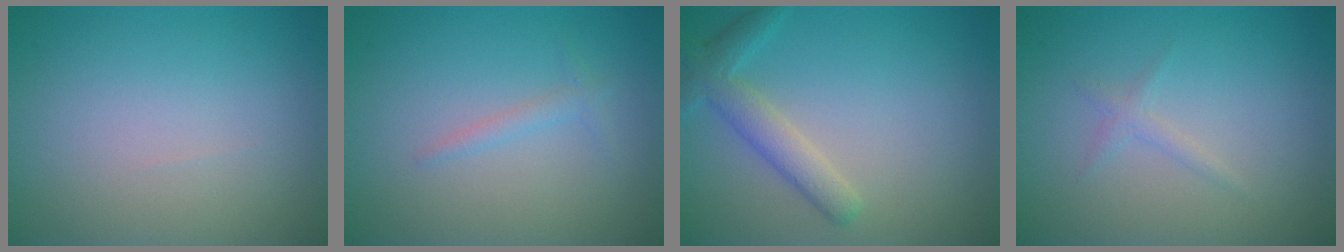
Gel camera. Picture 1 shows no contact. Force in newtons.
{"total": 1.0, "press": 1.0, "slide": 0.1}
{"total": 3.1, "press": 3.1, "slide": 0.3}
{"total": 0.9, "press": 0.9, "slide": 0.1}